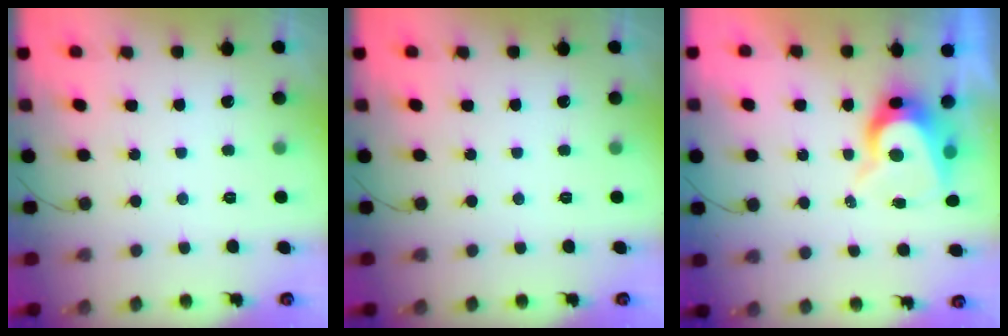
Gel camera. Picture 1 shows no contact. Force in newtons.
{"total": 0.0}
{"total": 8.8, "press": 8.8, "slide": 0.9}